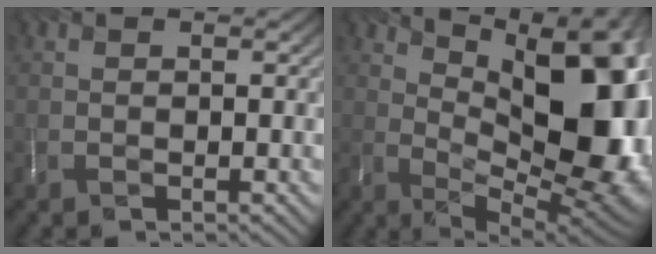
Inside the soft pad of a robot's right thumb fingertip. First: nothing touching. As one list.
[{"total": 18.1, "force": [5.9, 8.4, 14.9], "torque": [-0.199, 0.017, 0.097]}]